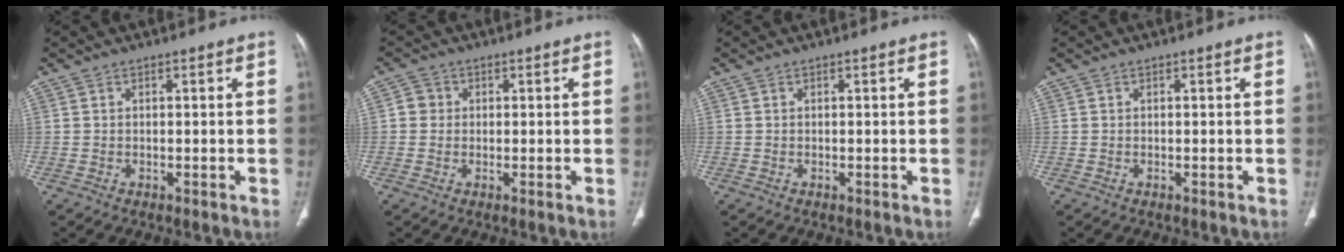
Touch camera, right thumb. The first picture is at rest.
{"total": 2.6, "force": [0.2, 2.4, 0.8], "torque": [0.002, 0.005, 0.000]}
{"total": 0.0}
{"total": 0.0}